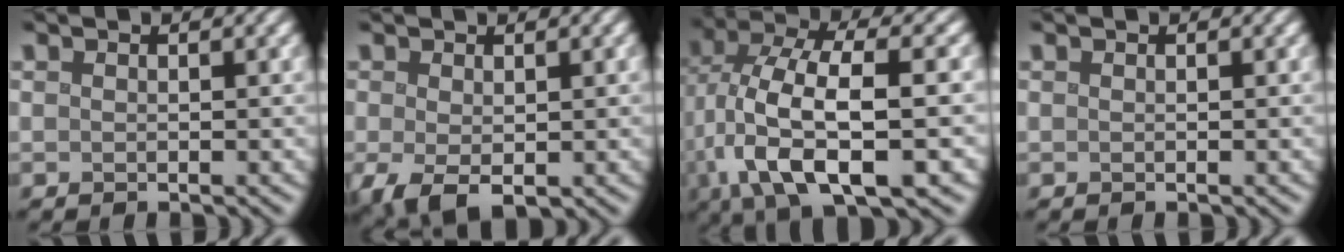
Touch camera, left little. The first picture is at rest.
{"total": 3.2, "force": [-1.0, 1.5, 2.6], "torque": [-0.056, -0.007, -0.010]}
{"total": 10.9, "force": [-1.8, 4.2, 9.9], "torque": [-0.195, 0.003, -0.026]}
{"total": 0.0}